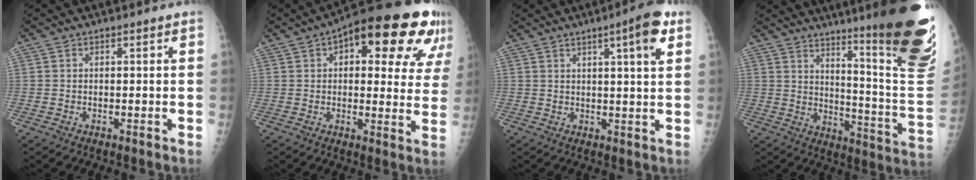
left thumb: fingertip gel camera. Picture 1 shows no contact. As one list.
[{"total": 21.3, "force": [10.2, 8.7, 16.5], "torque": [-0.184, 0.005, 0.128]}, {"total": 7.5, "force": [3.7, 0.8, 6.5], "torque": [-0.089, -0.012, 0.048]}, {"total": 26.7, "force": [16.8, 2.3, 20.6], "torque": [-0.226, -0.113, 0.233]}]